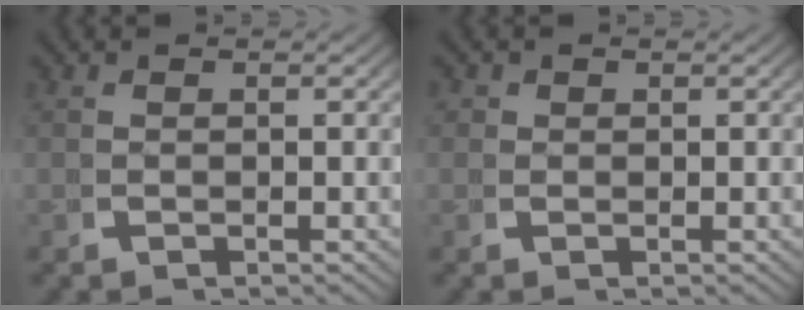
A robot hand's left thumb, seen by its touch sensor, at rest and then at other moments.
{"total": 1.3, "force": [0.4, 1.2, 0.3], "torque": [-0.010, -0.007, 0.007]}